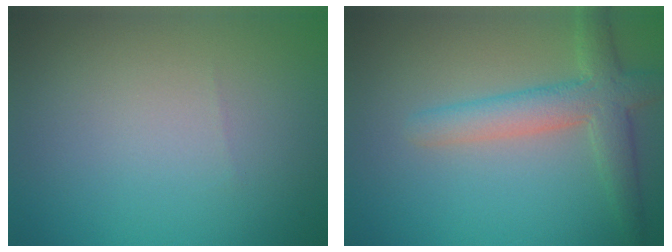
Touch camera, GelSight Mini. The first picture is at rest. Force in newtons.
{"total": 4.6, "press": 4.5, "slide": 0.4}